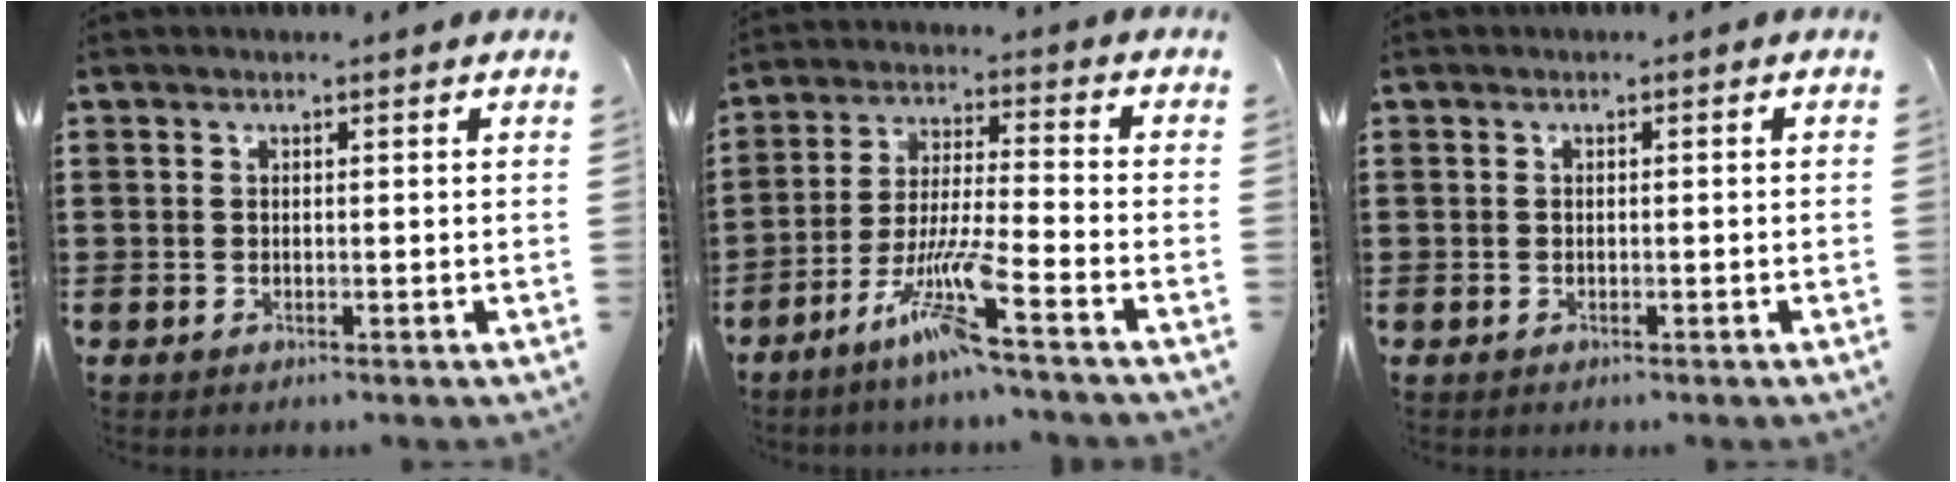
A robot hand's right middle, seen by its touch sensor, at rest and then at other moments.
{"total": 9.0, "force": [-5.8, 0.1, 6.9], "torque": [-0.145, -0.012, -0.115]}
{"total": 0.0}